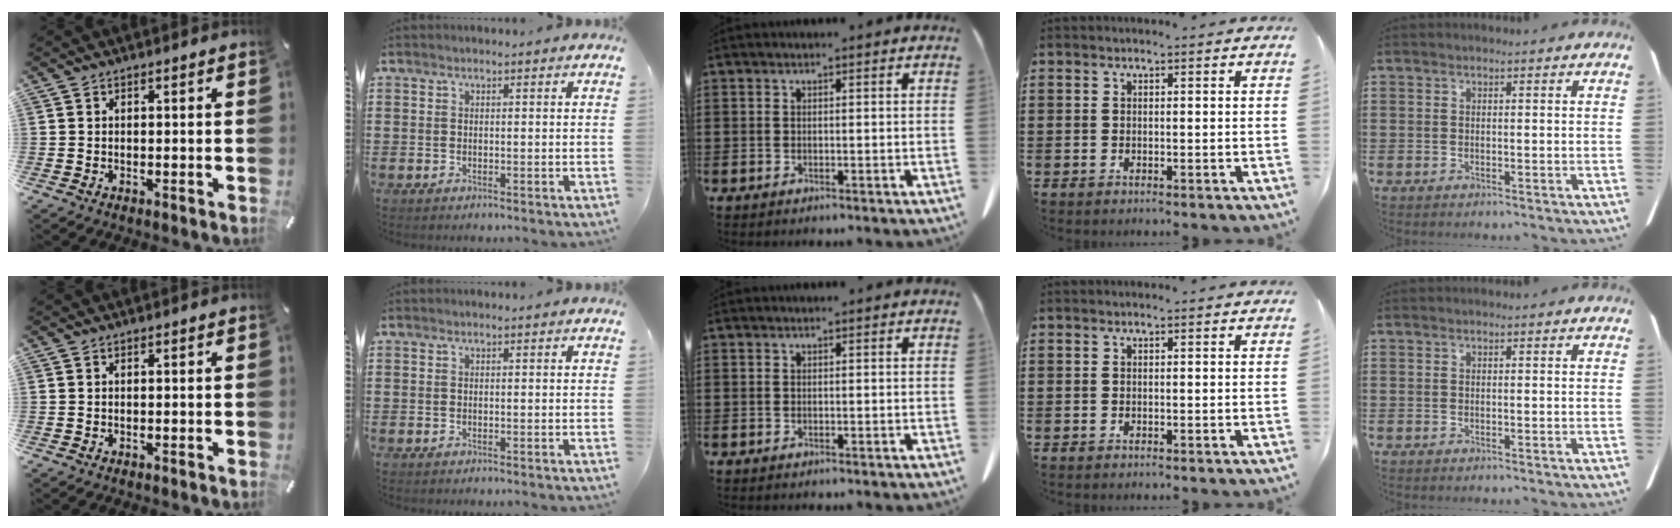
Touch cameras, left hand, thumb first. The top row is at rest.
{}